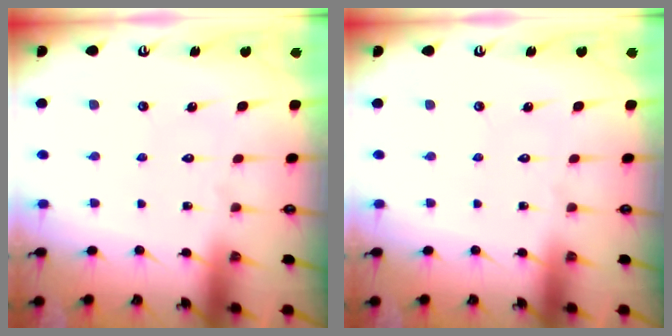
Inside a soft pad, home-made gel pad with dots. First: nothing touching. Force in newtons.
{"total": 0.0}